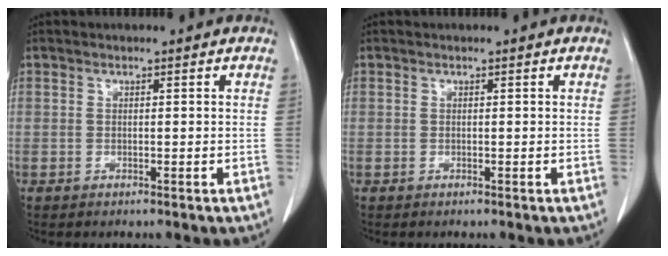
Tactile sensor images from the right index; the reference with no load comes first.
{"total": 0.0}